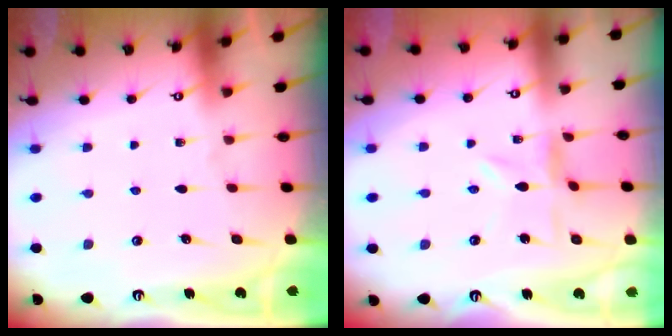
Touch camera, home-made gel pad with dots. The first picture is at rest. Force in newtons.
{"total": 2.0, "press": 2.0, "slide": 0.3}